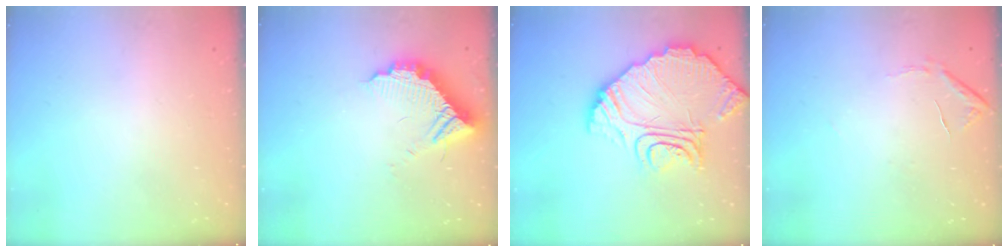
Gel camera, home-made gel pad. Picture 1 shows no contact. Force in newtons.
{"total": 10.6, "press": 10.6, "slide": 0.2}
{"total": 18.7, "press": 18.5, "slide": 2.1}
{"total": 7.6, "press": 7.5, "slide": 0.3}